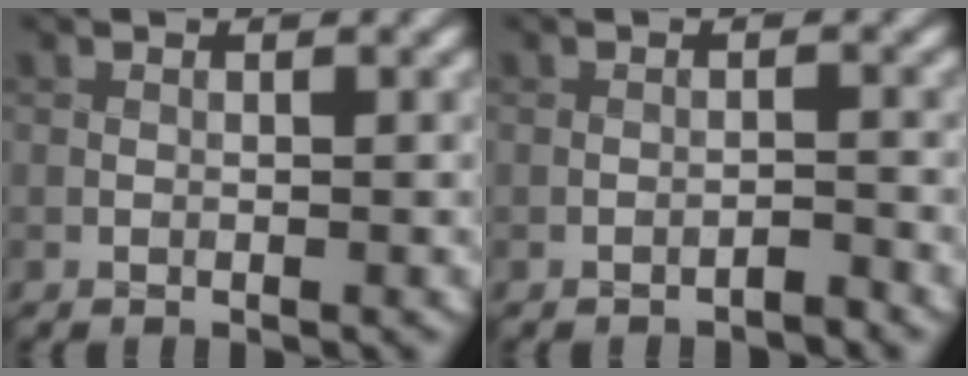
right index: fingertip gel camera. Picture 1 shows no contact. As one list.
[{"total": 1.0, "force": [-1.0, 0.0, 0.2], "torque": [0.000, 0.005, -0.015]}]